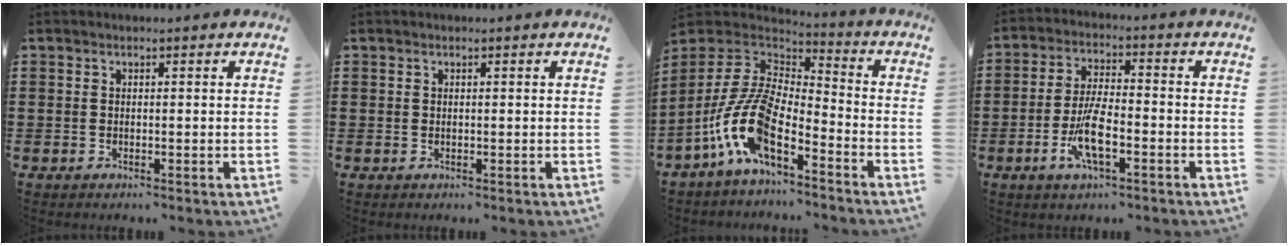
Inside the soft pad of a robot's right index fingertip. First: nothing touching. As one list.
[{"total": 0.0}, {"total": 12.5, "force": [-6.7, 4.9, 9.4], "torque": [-0.236, -0.013, -0.143]}, {"total": 7.8, "force": [-2.9, 2.3, 6.8], "torque": [-0.151, -0.012, -0.058]}]